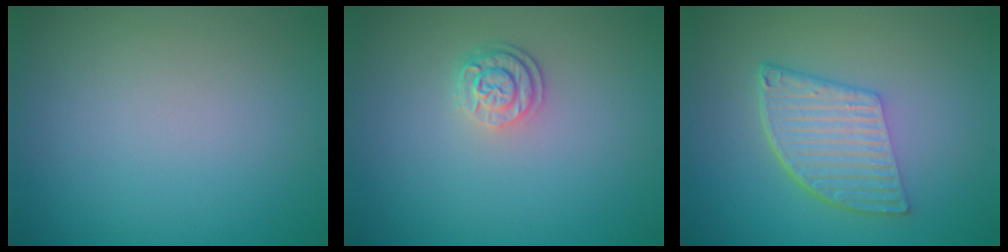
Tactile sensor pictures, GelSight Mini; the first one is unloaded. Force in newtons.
{"total": 2.3, "press": 1.8, "slide": 1.4}
{"total": 6.3, "press": 4.3, "slide": 4.6}